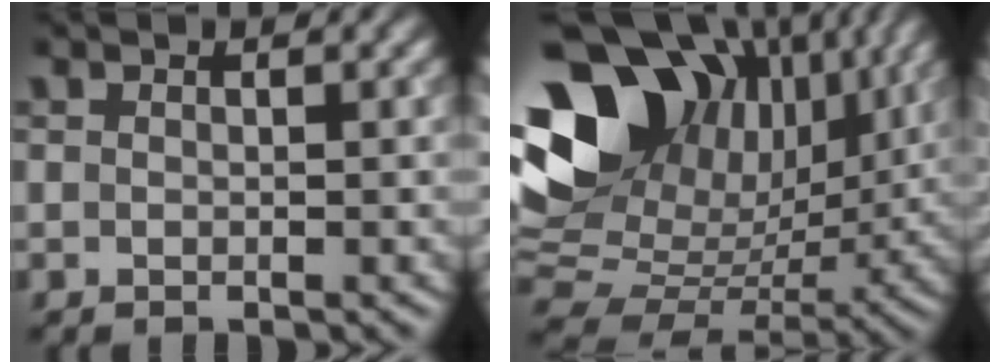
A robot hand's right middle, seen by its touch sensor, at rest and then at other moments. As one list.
[{"total": 19.5, "force": [6.3, 14.4, 11.6], "torque": [-0.199, 0.018, 0.130]}]